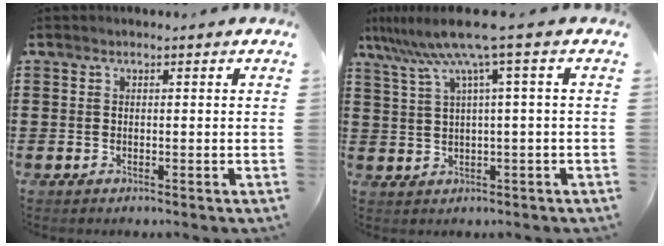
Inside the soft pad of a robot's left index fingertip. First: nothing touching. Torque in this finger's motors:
{"motor_torque": [0.66, -0.70, 0.85, 0.21]}